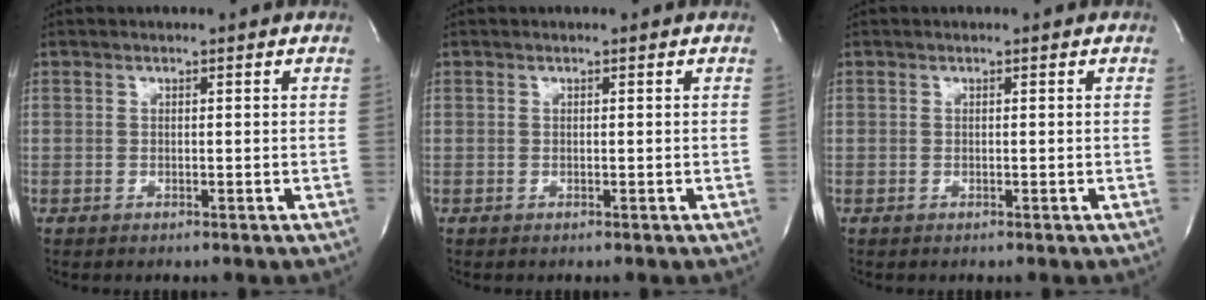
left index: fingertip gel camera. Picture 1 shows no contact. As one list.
[{"total": 0.0}, {"total": 0.0}]